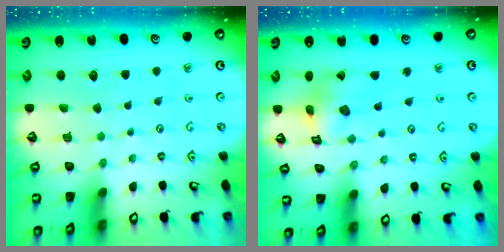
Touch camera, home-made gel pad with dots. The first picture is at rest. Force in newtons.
{"total": 8.3, "press": 8.3, "slide": 0.9}